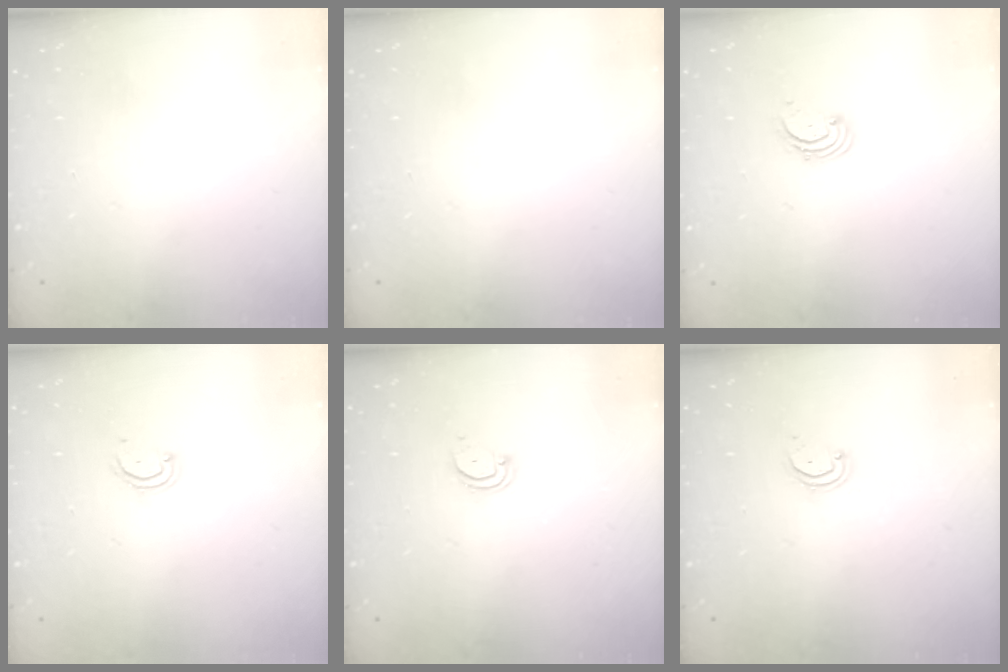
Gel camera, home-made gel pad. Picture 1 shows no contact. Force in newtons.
{"total": 0.0}
{"total": 1.7, "press": 1.7, "slide": 0.2}
{"total": 3.2, "press": 3.2, "slide": 0.2}
{"total": 3.0, "press": 3.0, "slide": 0.3}
{"total": 2.6, "press": 2.6, "slide": 0.2}